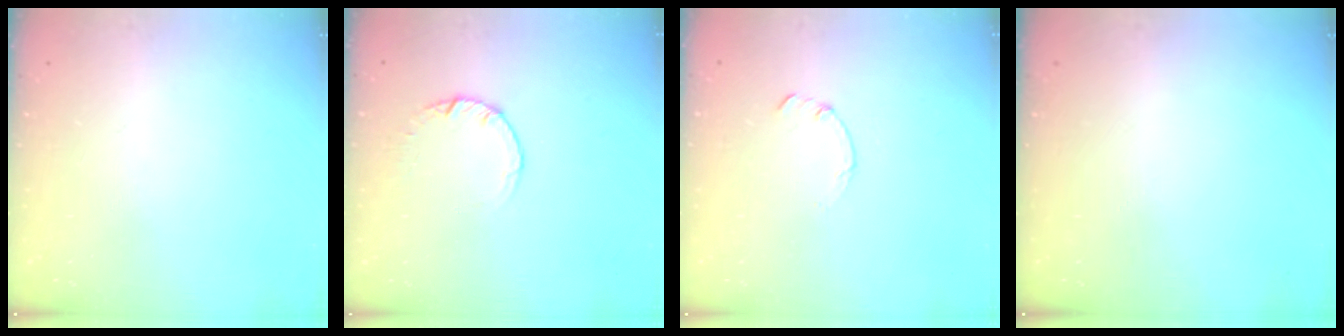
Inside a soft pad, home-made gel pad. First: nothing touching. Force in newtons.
{"total": 2.5, "press": 2.5, "slide": 0.2}
{"total": 0.0}
{"total": 0.0}